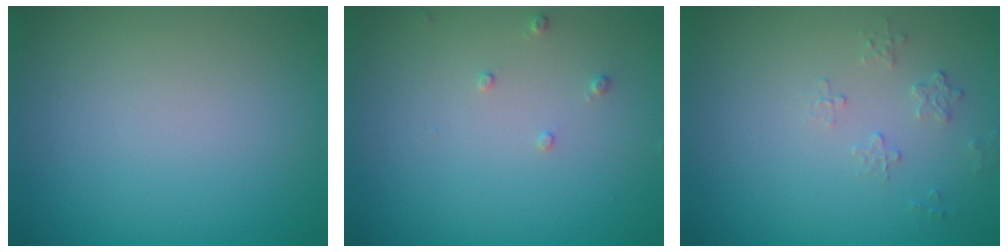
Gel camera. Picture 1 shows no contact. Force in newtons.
{"total": 0.8, "press": 0.8, "slide": 0.2}
{"total": 1.2, "press": 0.8, "slide": 0.9}